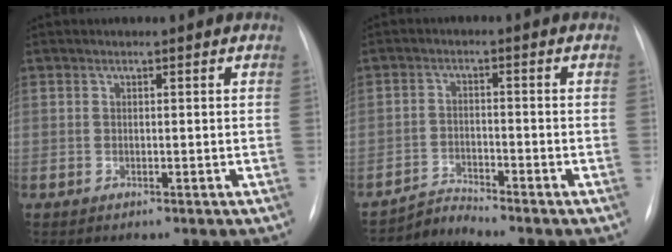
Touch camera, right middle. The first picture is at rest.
{"total": 3.3, "force": [-3.0, -1.0, -1.1], "torque": [0.020, -0.014, -0.054]}